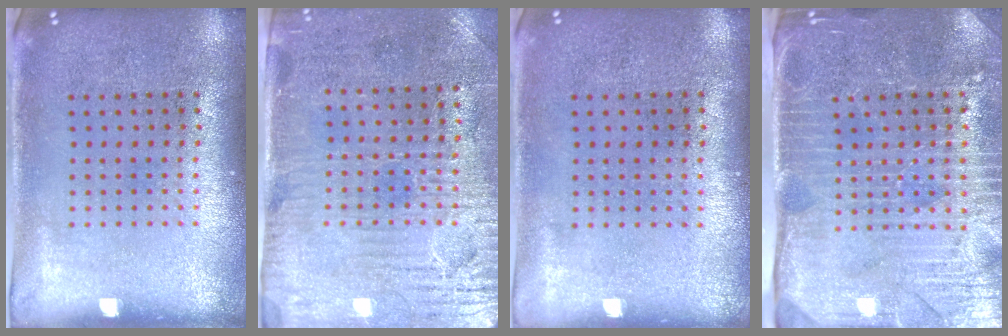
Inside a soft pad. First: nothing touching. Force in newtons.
{"total": 3.4, "press": 3.1, "slide": 1.5}
{"total": 0.0}
{"total": 4.4, "press": 3.8, "slide": 2.1}